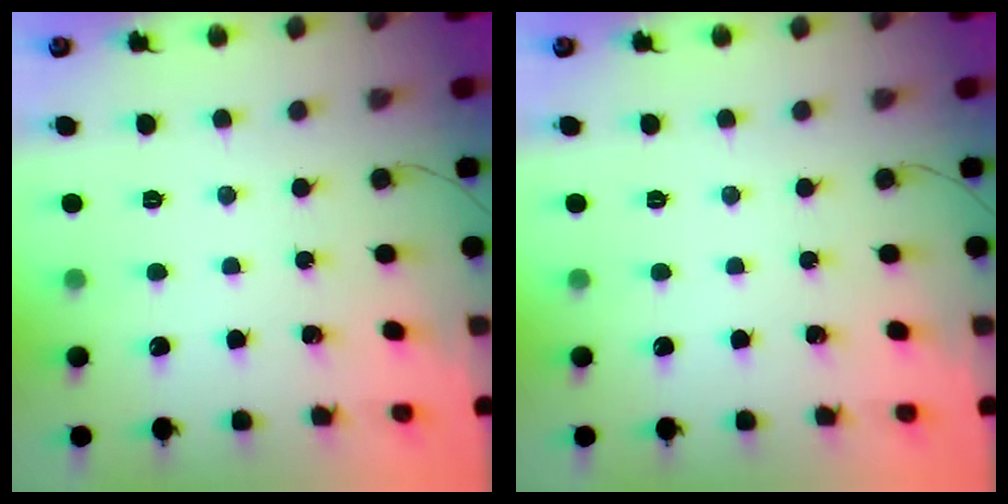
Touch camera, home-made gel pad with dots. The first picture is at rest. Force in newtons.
{"total": 0.0}